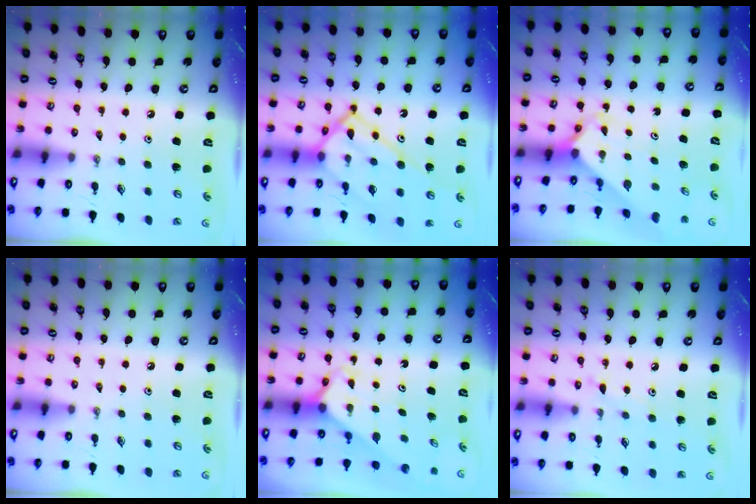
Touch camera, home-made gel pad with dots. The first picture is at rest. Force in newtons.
{"total": 17.7, "press": 17.6, "slide": 2.1}
{"total": 2.5, "press": 2.5, "slide": 0.3}
{"total": 0.0}
{"total": 2.4, "press": 2.4, "slide": 0.2}
{"total": 4.9, "press": 4.8, "slide": 0.7}